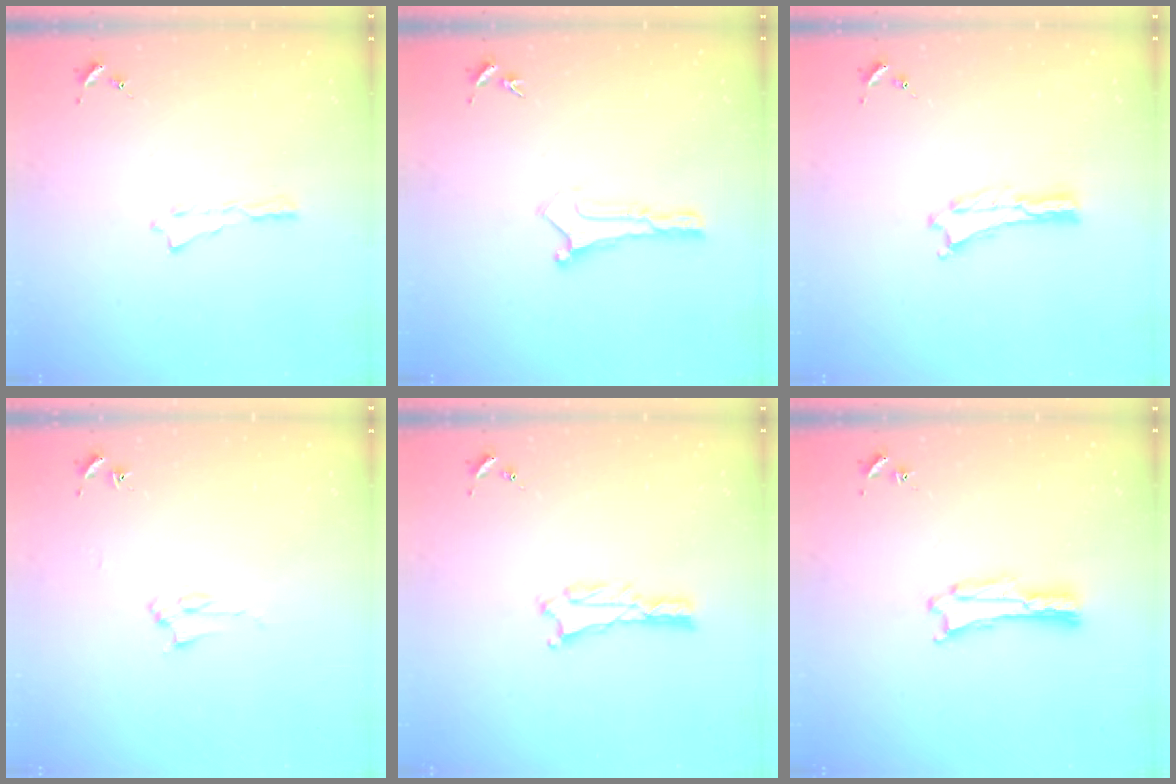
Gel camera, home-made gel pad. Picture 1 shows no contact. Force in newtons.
{"total": 0.0}
{"total": 0.0}
{"total": 2.8, "press": 2.8, "slide": 0.4}
{"total": 1.3, "press": 1.3, "slide": 0.3}
{"total": 1.1, "press": 1.1, "slide": 0.0}